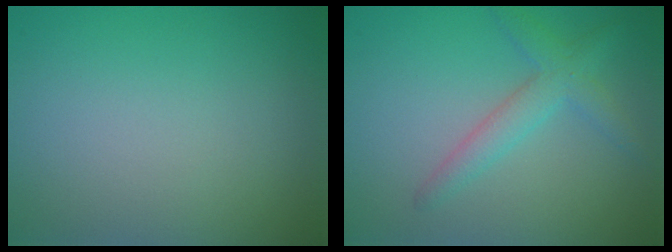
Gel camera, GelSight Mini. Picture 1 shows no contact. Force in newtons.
{"total": 2.7, "press": 2.7, "slide": 0.1}